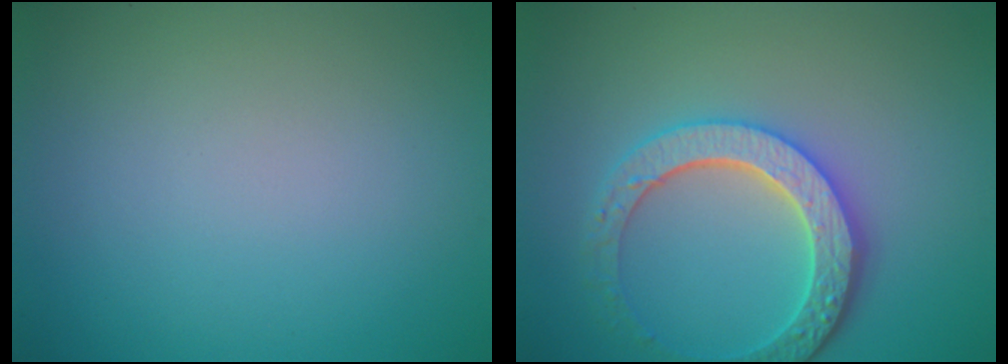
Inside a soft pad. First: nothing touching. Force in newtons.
{"total": 4.9, "press": 4.2, "slide": 2.4}